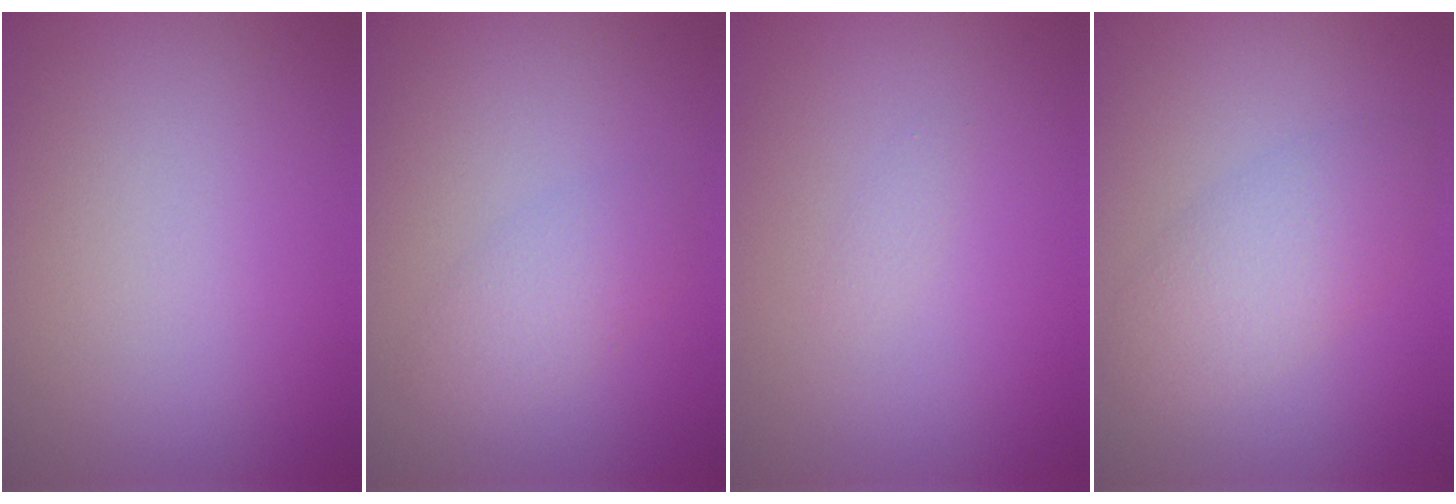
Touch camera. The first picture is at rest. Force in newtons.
{"total": 2.4, "press": 2.4, "slide": 0.1}
{"total": 0.5, "press": 0.5, "slide": 0.0}
{"total": 3.8, "press": 3.8, "slide": 0.0}